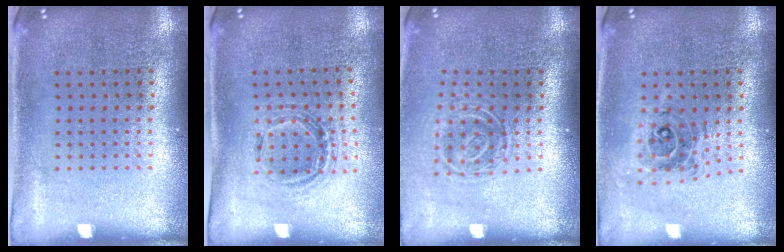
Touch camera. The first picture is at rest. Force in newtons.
{"total": 1.0, "press": 1.0, "slide": 0.1}
{"total": 1.7, "press": 1.2, "slide": 1.1}
{"total": 0.7, "press": 0.6, "slide": 0.1}